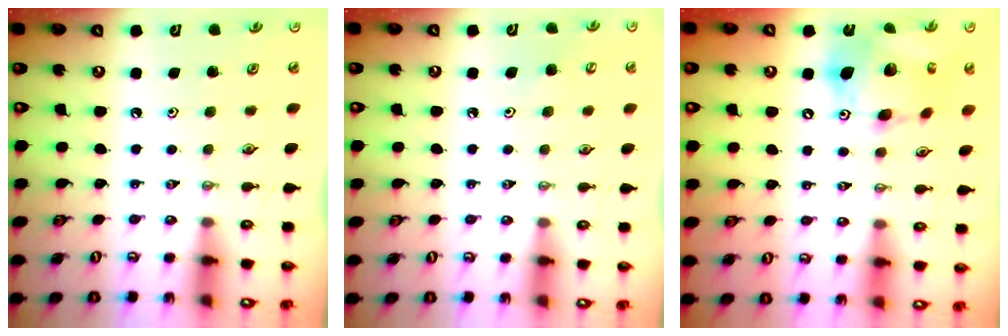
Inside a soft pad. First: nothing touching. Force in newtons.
{"total": 5.2, "press": 5.1, "slide": 0.9}
{"total": 16.0, "press": 15.9, "slide": 2.0}